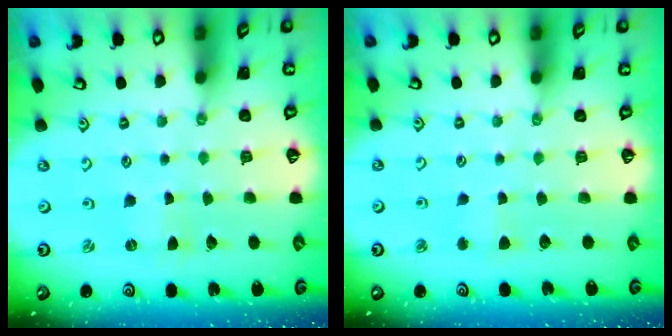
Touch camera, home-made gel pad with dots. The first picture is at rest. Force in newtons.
{"total": 2.1, "press": 2.0, "slide": 0.4}